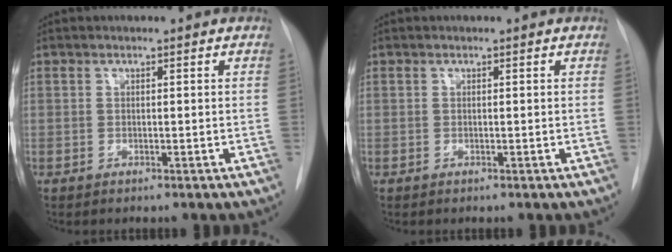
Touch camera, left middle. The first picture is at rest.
{"total": 0.0}